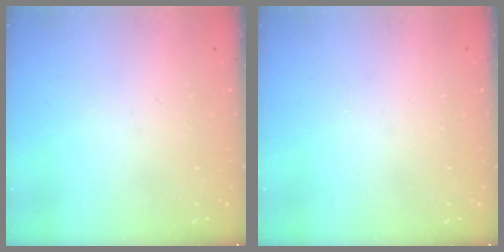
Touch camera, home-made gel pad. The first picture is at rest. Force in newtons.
{"total": 0.0}